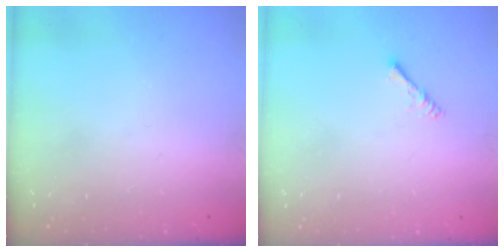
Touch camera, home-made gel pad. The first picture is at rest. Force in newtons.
{"total": 2.0, "press": 1.9, "slide": 0.4}